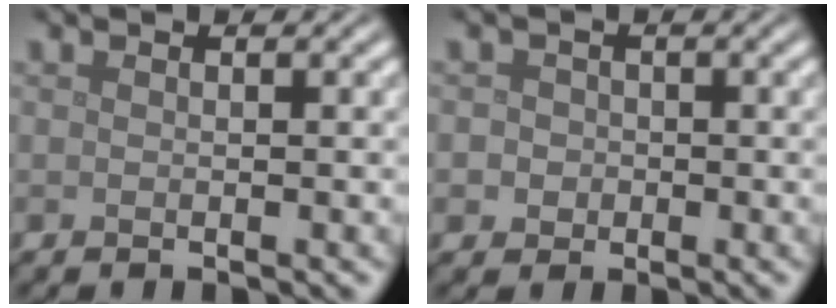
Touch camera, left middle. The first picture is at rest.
{"total": 2.6, "force": [-0.5, 2.4, 0.7], "torque": [0.005, 0.010, -0.027]}